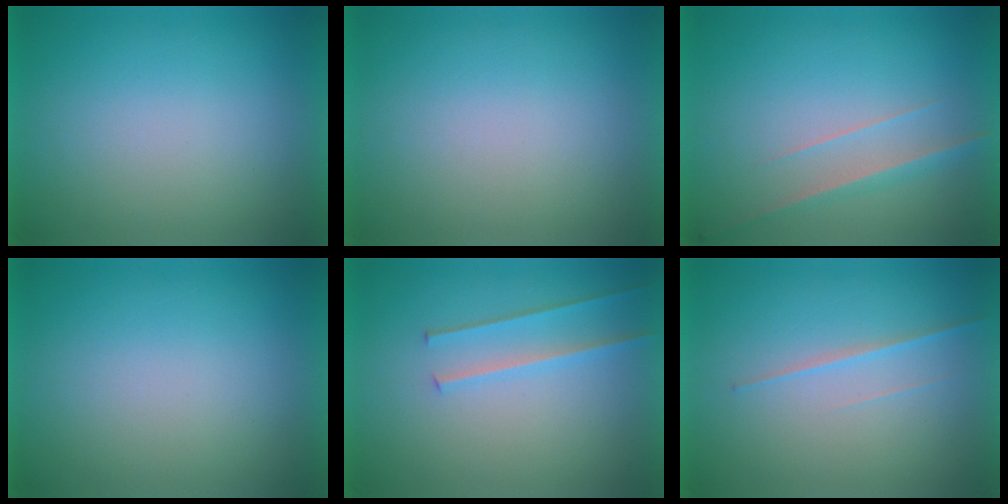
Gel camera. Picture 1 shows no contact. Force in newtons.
{"total": 0.0}
{"total": 2.9}
{"total": 0.0}
{"total": 2.2}
{"total": 2.0}